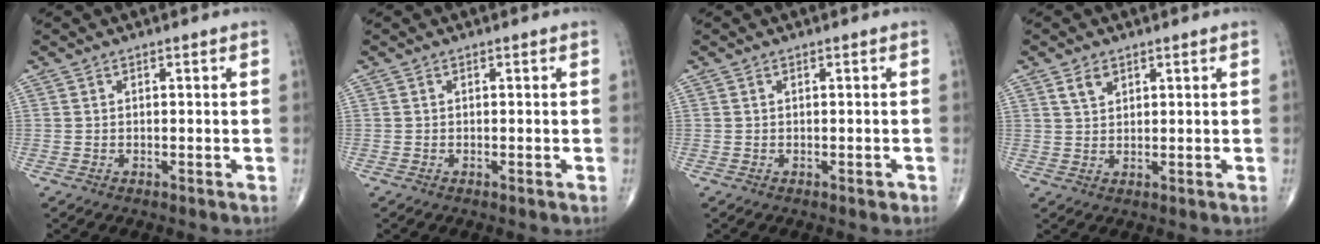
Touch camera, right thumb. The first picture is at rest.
{"total": 0.0}
{"total": 0.9, "force": [-0.4, 0.4, 0.7], "torque": [-0.008, -0.001, -0.004]}
{"total": 3.0, "force": [1.7, 1.8, 1.6], "torque": [-0.023, -0.007, 0.036]}